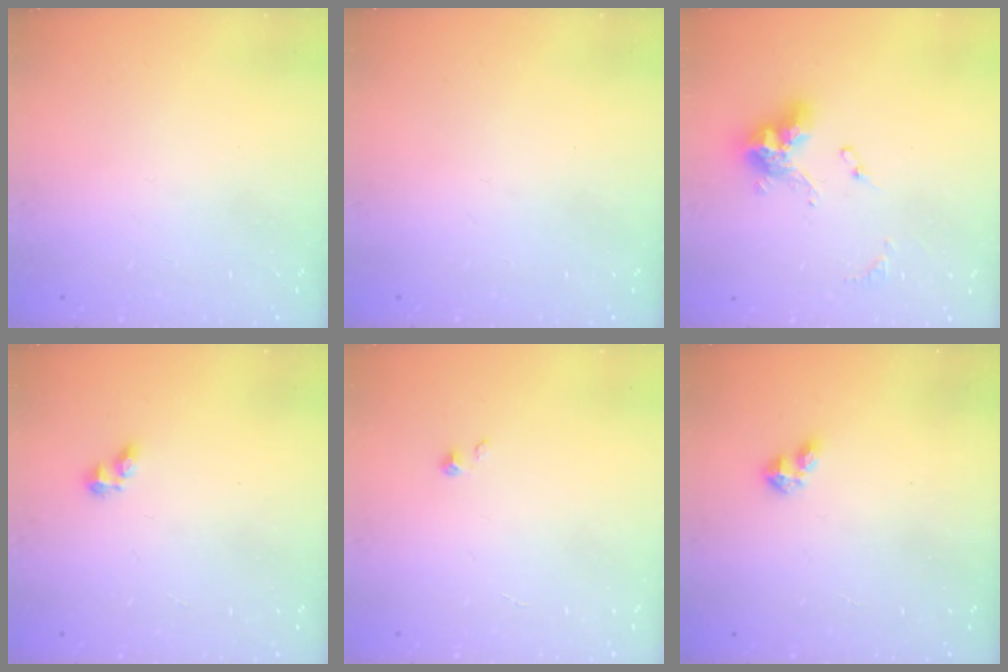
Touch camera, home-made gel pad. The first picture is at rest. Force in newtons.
{"total": 0.0}
{"total": 11.3, "press": 11.3, "slide": 1.0}
{"total": 2.7, "press": 2.7, "slide": 0.3}
{"total": 0.6, "press": 0.6, "slide": 0.1}
{"total": 2.4, "press": 2.4, "slide": 0.5}